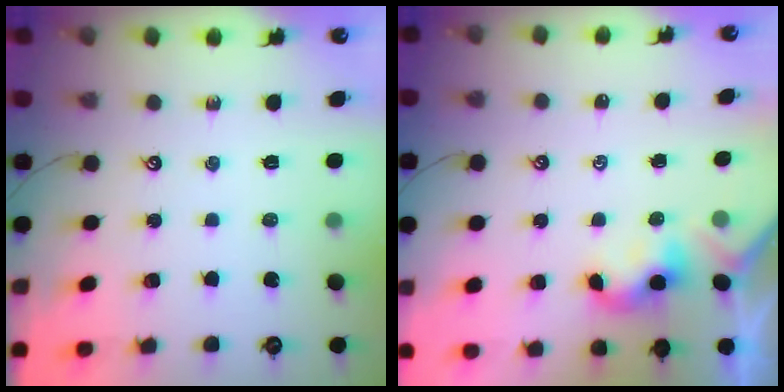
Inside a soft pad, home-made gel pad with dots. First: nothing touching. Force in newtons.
{"total": 2.1, "press": 2.1, "slide": 0.2}